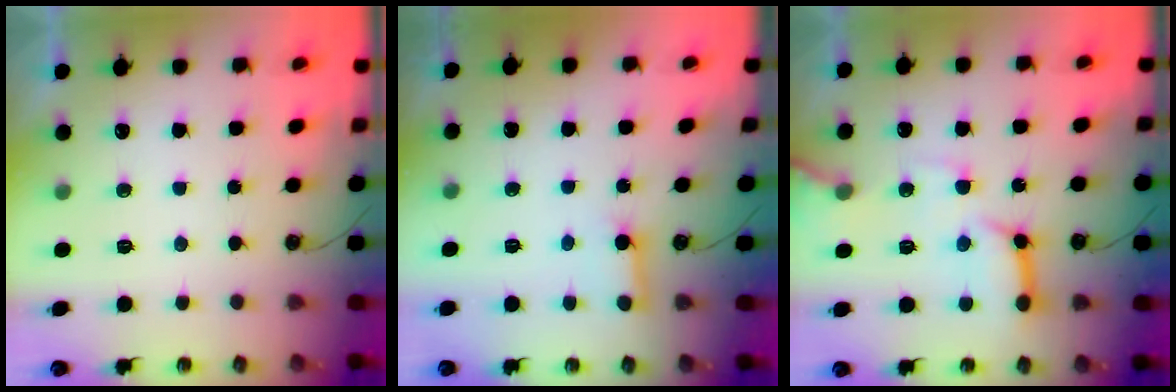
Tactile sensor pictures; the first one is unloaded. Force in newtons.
{"total": 4.2, "press": 4.2, "slide": 0.5}
{"total": 13.9, "press": 13.8, "slide": 1.7}